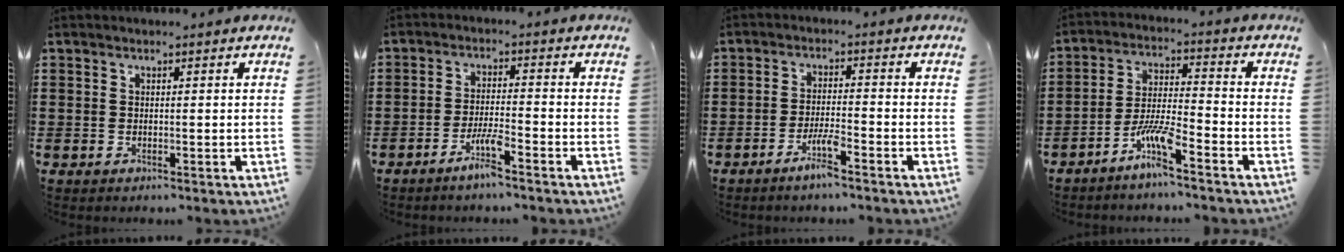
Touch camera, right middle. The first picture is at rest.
{"total": 4.4, "force": [-3.1, 0.2, 3.1], "torque": [-0.066, -0.004, -0.059]}
{"total": 4.1, "force": [-2.9, 0.2, 2.9], "torque": [-0.063, -0.003, -0.055]}
{"total": 6.6, "force": [-4.7, 0.5, 4.6], "torque": [-0.103, -0.011, -0.092]}